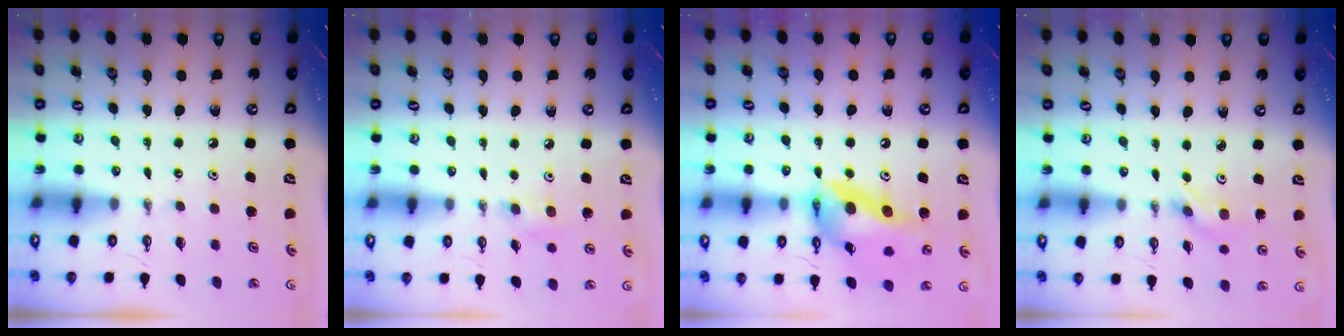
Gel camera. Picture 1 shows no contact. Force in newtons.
{"total": 8.3, "press": 7.1, "slide": 4.2}
{"total": 18.3, "press": 18.1, "slide": 2.5}
{"total": 2.3, "press": 2.1, "slide": 0.8}